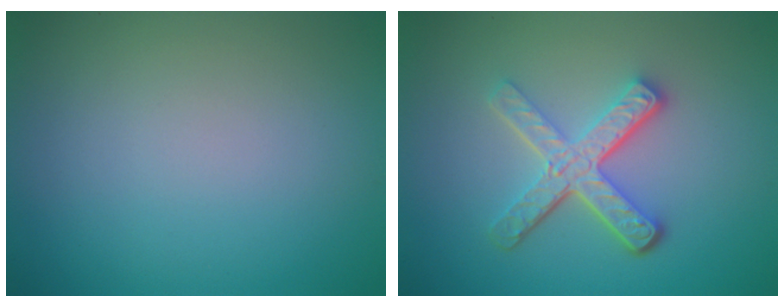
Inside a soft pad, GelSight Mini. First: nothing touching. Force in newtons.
{"total": 4.9, "press": 3.5, "slide": 3.4}